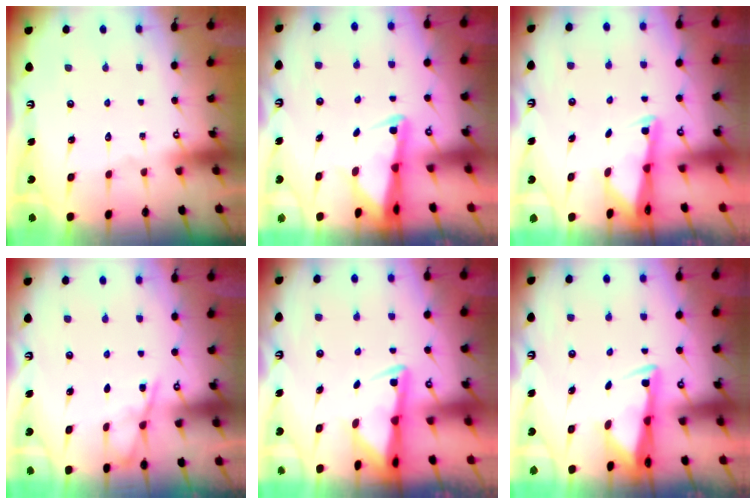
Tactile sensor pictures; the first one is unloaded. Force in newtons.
{"total": 2.4, "press": 2.4, "slide": 0.5}
{"total": 1.8, "press": 1.7, "slide": 0.4}
{"total": 4.7, "press": 4.7, "slide": 0.5}
{"total": 3.1, "press": 3.0, "slide": 0.6}
{"total": 3.1, "press": 2.9, "slide": 1.0}